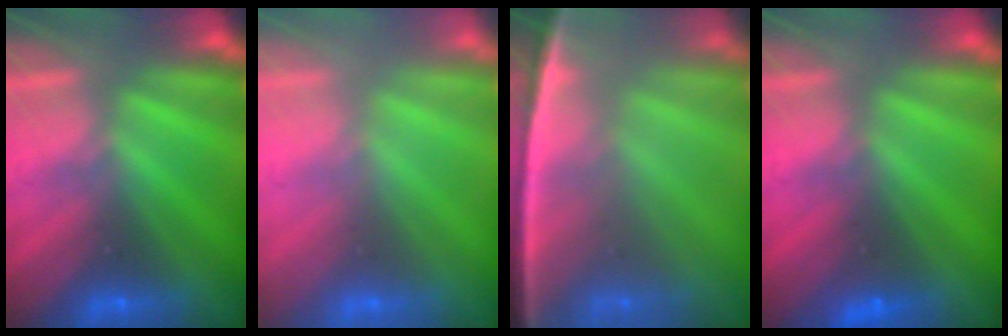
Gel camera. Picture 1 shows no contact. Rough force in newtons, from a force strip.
{"total": 2.4}
{"total": 7.7}
{"total": 2.4}